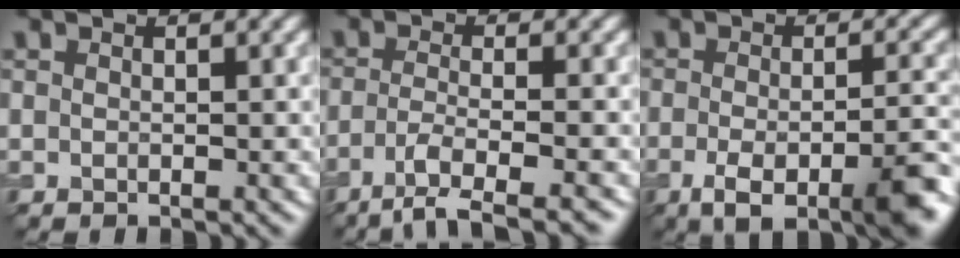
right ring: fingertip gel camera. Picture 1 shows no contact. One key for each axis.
{"total": 5.0, "fx": -3.3, "fy": 1.0, "fz": 3.6, "tx": -0.055, "ty": -0.002, "tz": -0.065}
{"total": 7.4, "fx": -3.4, "fy": 2.4, "fz": 6.1, "tx": -0.106, "ty": -0.010, "tz": -0.056}